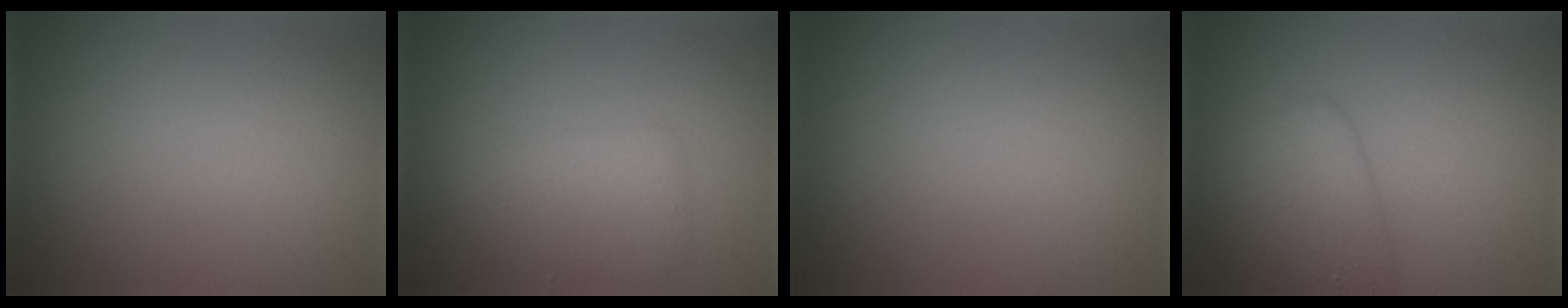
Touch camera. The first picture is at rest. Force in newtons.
{"total": 3.1, "press": 3.1, "slide": 0.1}
{"total": 0.0}
{"total": 4.1, "press": 4.1, "slide": 0.3}